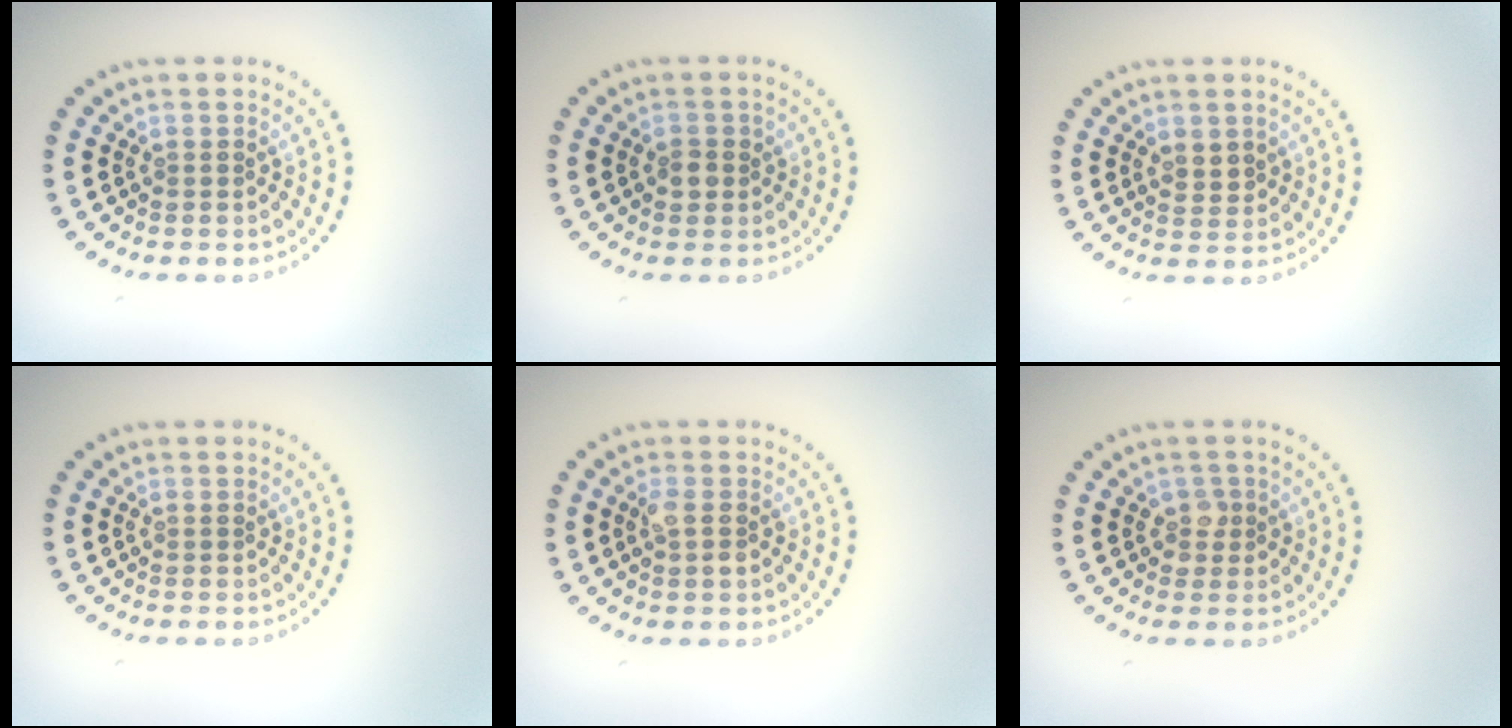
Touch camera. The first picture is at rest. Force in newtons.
{"total": 1.3, "press": 1.2, "slide": 0.5}
{"total": 1.3, "press": 1.2, "slide": 0.5}
{"total": 0.0}
{"total": 1.5, "press": 1.5, "slide": 0.4}
{"total": 1.5, "press": 1.3, "slide": 0.9}